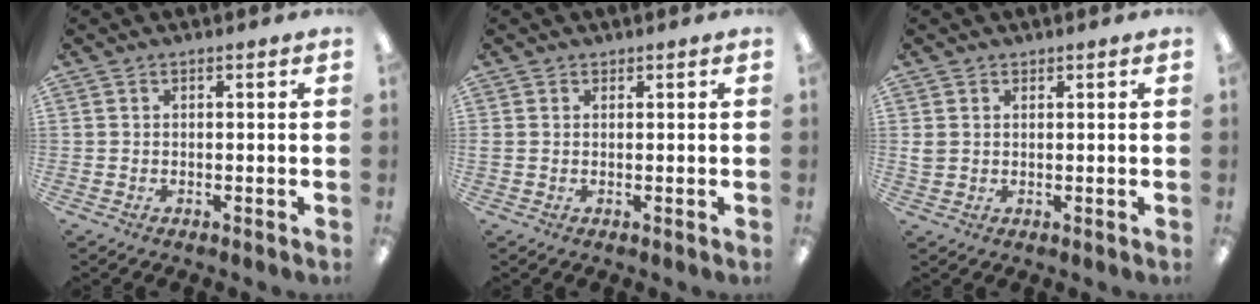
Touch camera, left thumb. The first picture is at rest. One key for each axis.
{"total": 0.8, "fx": 0.6, "fy": 0.4, "fz": 0.1, "tx": -0.004, "ty": 0.002, "tz": 0.012}
{"total": 2.0, "fx": 1.0, "fy": 1.7, "fz": 0.6, "tx": -0.014, "ty": 0.004, "tz": 0.019}